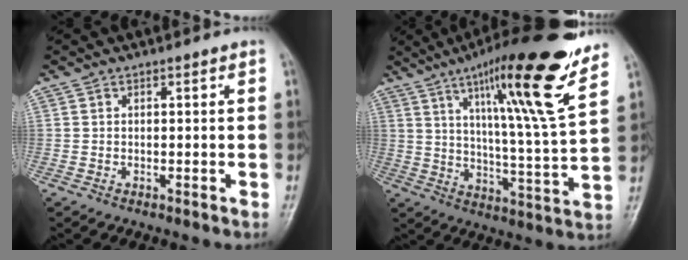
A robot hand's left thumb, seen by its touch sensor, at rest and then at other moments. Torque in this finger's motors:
{"motor_torque": [0.53, 0.57, 1.62, -1.15, 0.34]}